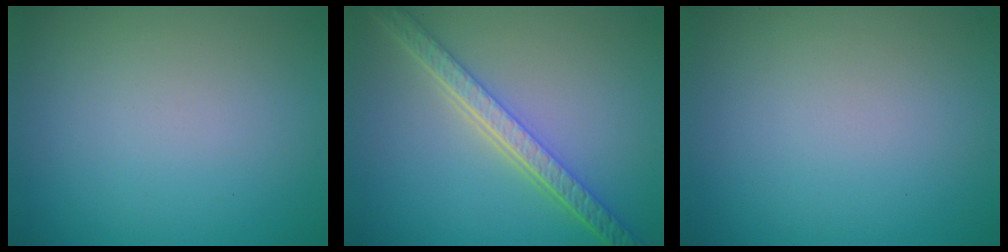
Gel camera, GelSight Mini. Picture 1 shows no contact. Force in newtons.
{"total": 5.6, "press": 4.3, "slide": 3.6}
{"total": 0.0}